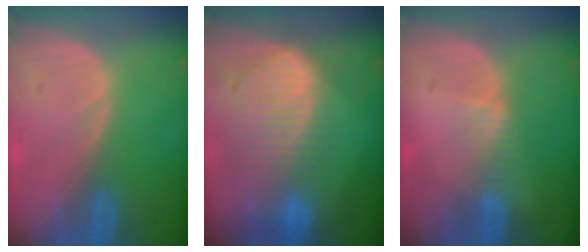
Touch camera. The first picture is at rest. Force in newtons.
{"total": 10.6, "press": 9.1, "slide": 5.3}
{"total": 1.9, "press": 1.9, "slide": 0.2}